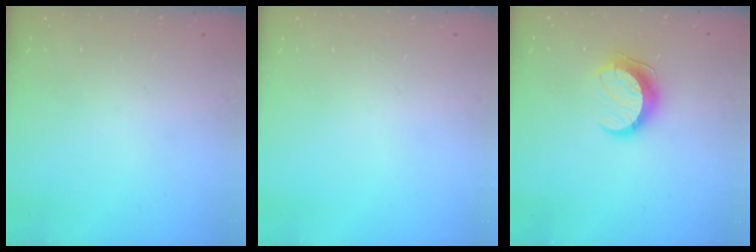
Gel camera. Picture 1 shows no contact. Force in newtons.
{"total": 0.0}
{"total": 11.2, "press": 11.2, "slide": 1.0}